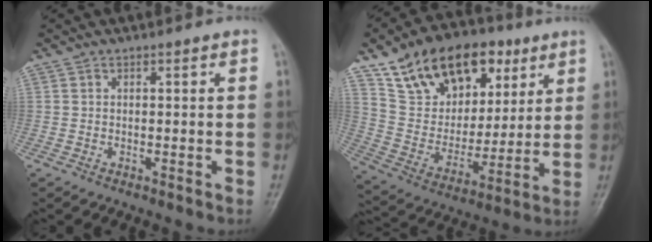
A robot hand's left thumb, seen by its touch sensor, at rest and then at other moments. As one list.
[{"total": 21.8, "force": [11.8, 13.6, 12.3], "torque": [-0.162, -0.028, 0.208]}]